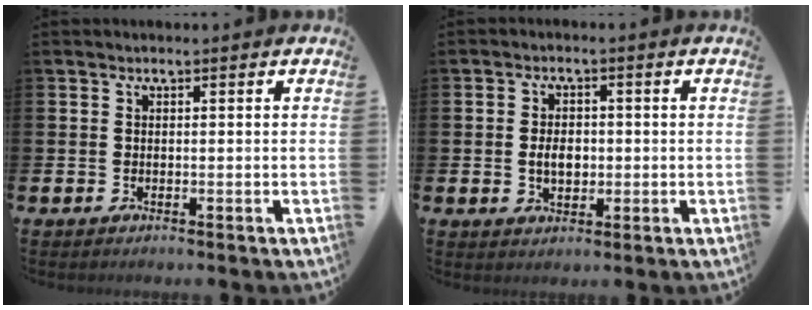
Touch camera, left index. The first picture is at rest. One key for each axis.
{"total": 3.4, "fx": -0.1, "fy": 2.4, "fz": 2.5, "tx": -0.025, "ty": -0.002, "tz": -0.010}